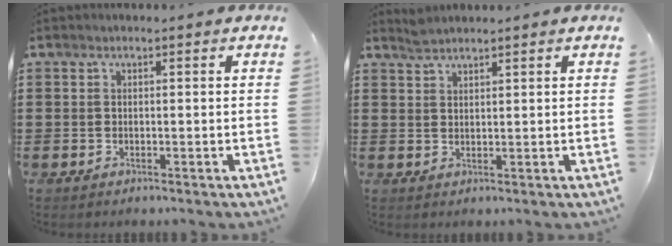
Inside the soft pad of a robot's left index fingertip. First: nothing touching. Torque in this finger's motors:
{"motor_torque": [0.06, 0.03, -0.01, 0.01]}